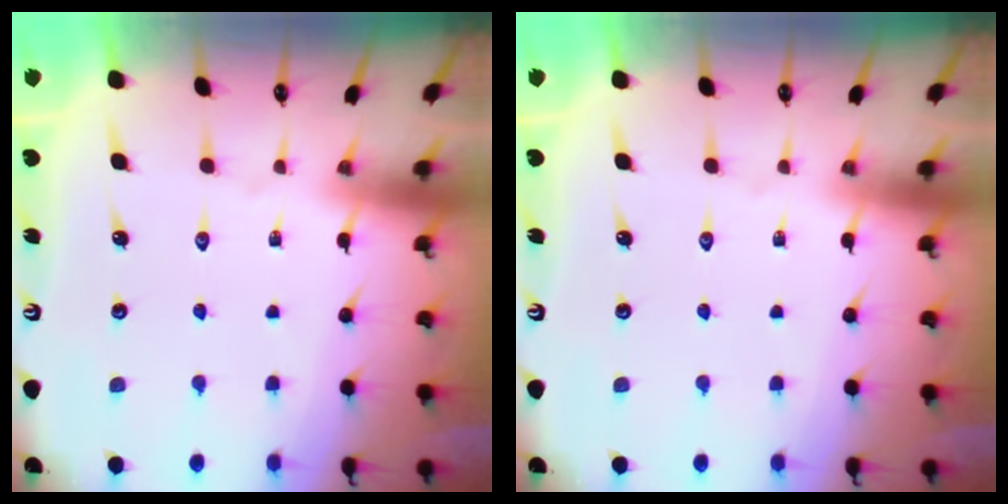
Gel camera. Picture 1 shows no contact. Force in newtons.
{"total": 0.0}